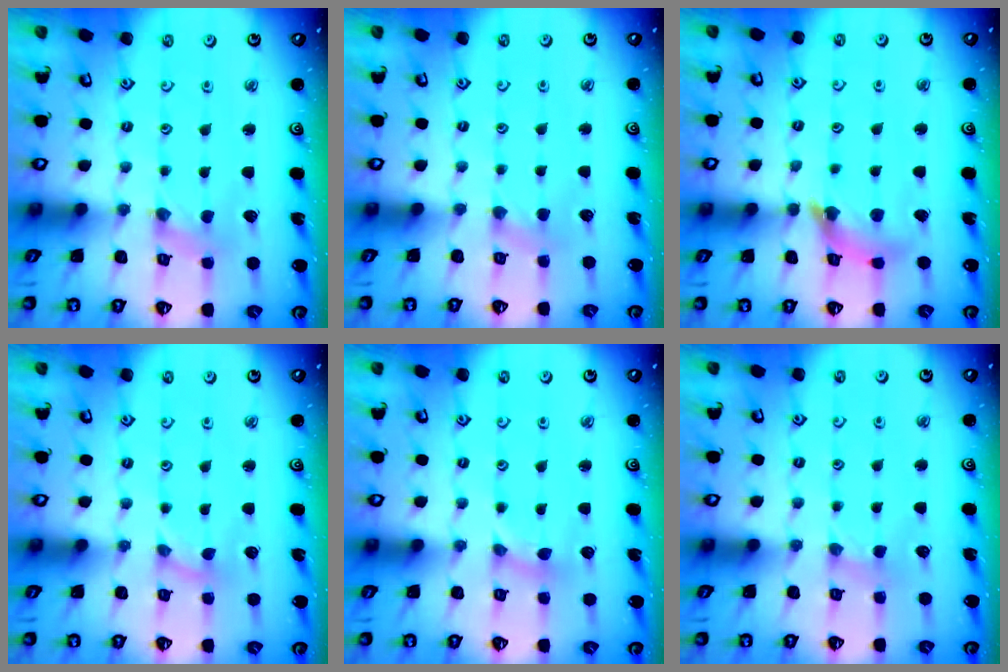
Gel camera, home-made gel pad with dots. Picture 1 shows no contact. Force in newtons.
{"total": 1.6, "press": 1.6, "slide": 0.4}
{"total": 10.5, "press": 10.5, "slide": 1.1}
{"total": 0.0}
{"total": 1.9, "press": 1.9, "slide": 0.4}
{"total": 1.7, "press": 1.6, "slide": 0.4}